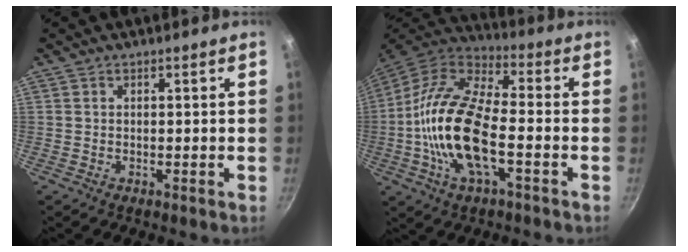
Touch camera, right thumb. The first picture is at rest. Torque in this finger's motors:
{"motor_torque": [-0.01, 1.17, 2.08, -0.66, 0.27]}